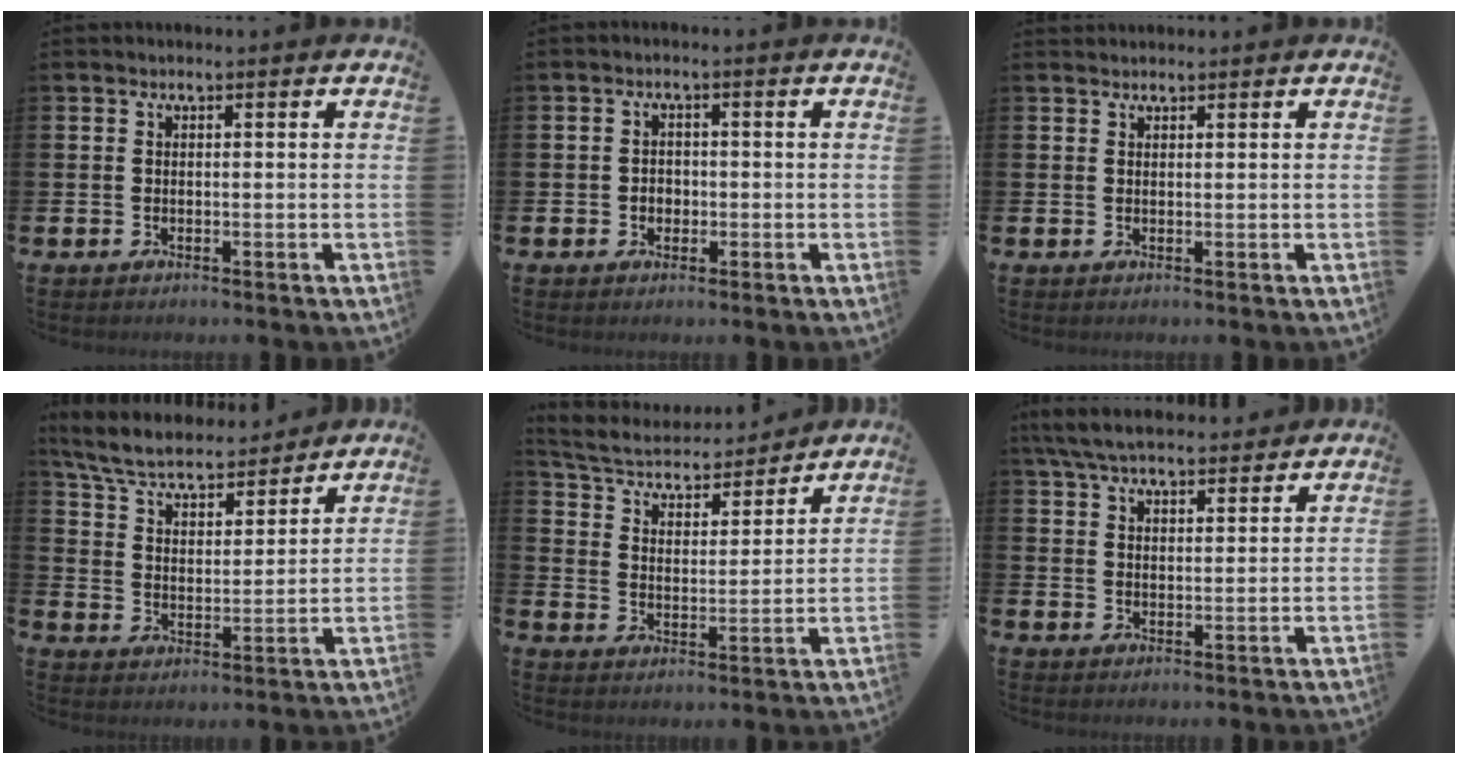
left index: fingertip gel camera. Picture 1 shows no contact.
{"total": 1.9, "force": [-0.4, 1.7, 0.8], "torque": [-0.004, 0.001, -0.014]}
{"total": 1.0, "force": [1.0, 0.3, -0.1], "torque": [0.015, -0.002, 0.015]}
{"total": 6.7, "force": [6.1, 1.7, 2.2], "torque": [-0.072, -0.044, 0.103]}
{"total": 5.7, "force": [5.4, 1.5, 1.1], "torque": [-0.052, -0.047, 0.088]}
{"total": 6.3, "force": [5.9, 1.1, 1.8], "torque": [-0.054, -0.022, 0.108]}